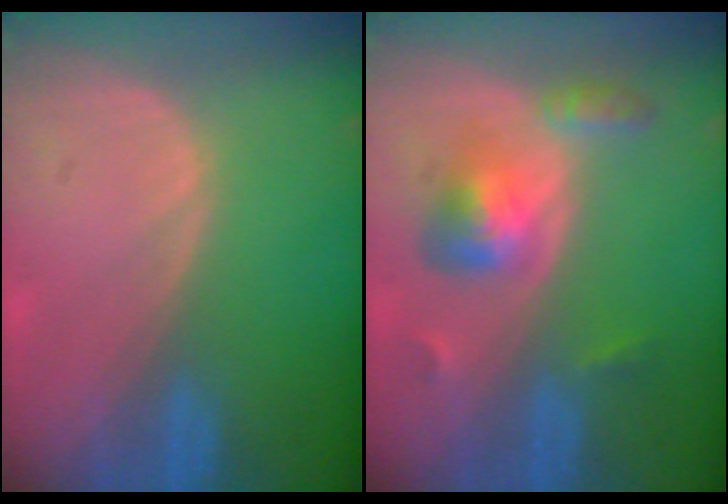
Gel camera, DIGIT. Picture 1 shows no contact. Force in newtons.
{"total": 6.2, "press": 5.5, "slide": 2.8}